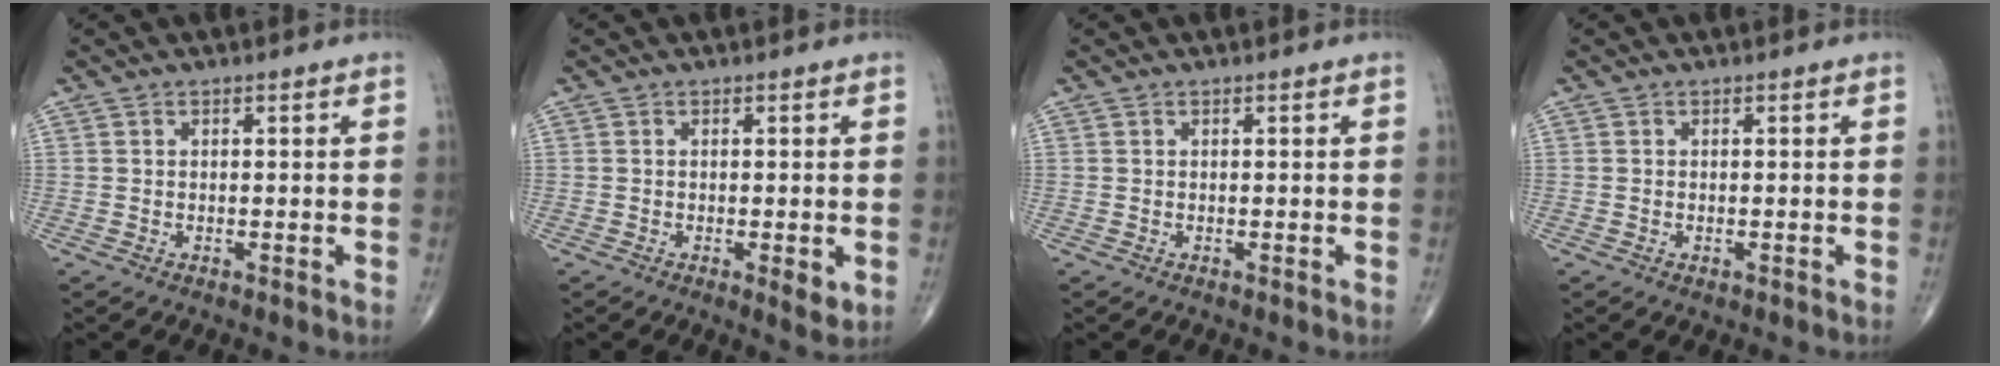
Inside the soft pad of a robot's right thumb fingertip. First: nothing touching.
{"total": 2.8, "force": [-0.6, 0.8, 2.7], "torque": [-0.041, -0.010, -0.010]}
{"total": 0.0}
{"total": 0.5, "force": [-0.2, 0.3, 0.4], "torque": [-0.008, 0.001, -0.001]}